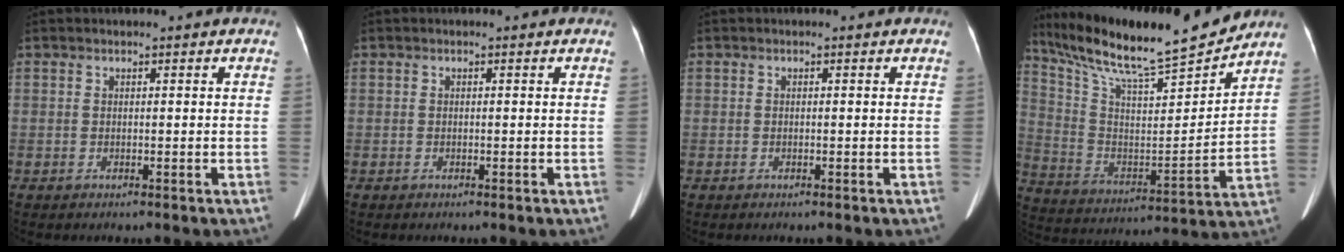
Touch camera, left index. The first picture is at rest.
{"total": 0.0}
{"total": 0.0}
{"total": 21.4, "force": [19.0, 0.9, 9.7], "torque": [-0.184, -0.016, 0.316]}